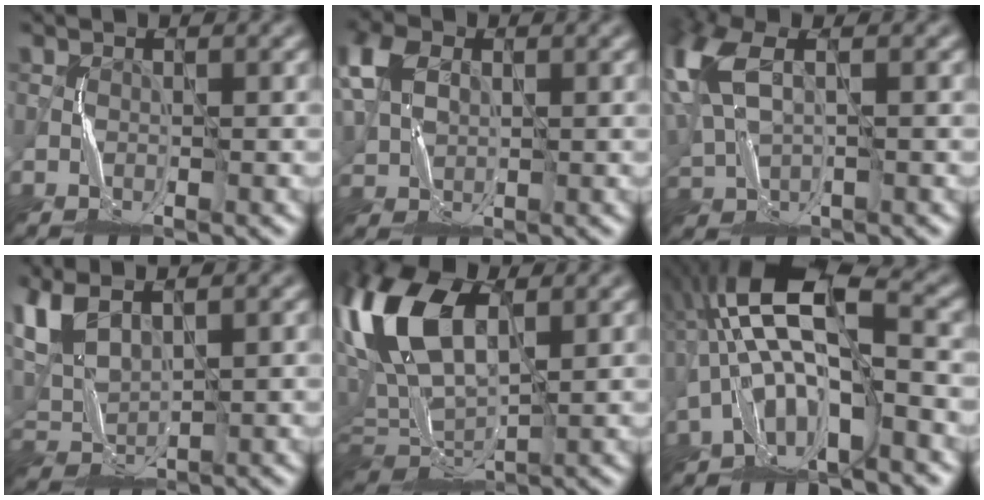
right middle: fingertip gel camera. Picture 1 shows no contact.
{"total": 4.5, "force": [2.1, 3.1, 2.4], "torque": [-0.066, 0.014, 0.040]}
{"total": 6.7, "force": [2.6, 3.4, 5.1], "torque": [-0.153, 0.013, 0.054]}
{"total": 5.0, "force": [3.6, 2.2, 2.7], "torque": [-0.077, 0.011, 0.077]}
{"total": 12.5, "force": [4.8, 6.5, 9.5], "torque": [-0.221, 0.024, 0.089]}
{"total": 10.3, "force": [-1.4, 4.0, 9.4], "torque": [-0.172, 0.026, -0.028]}